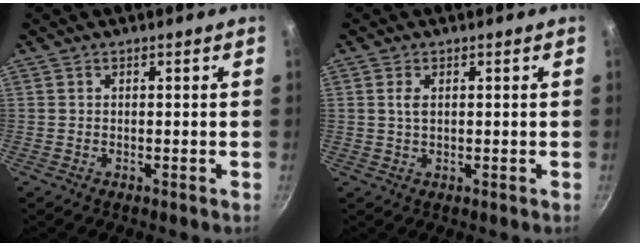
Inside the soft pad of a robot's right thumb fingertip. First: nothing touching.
{"total": 2.2, "force": [0.6, 1.2, 1.7], "torque": [-0.032, -0.003, 0.012]}